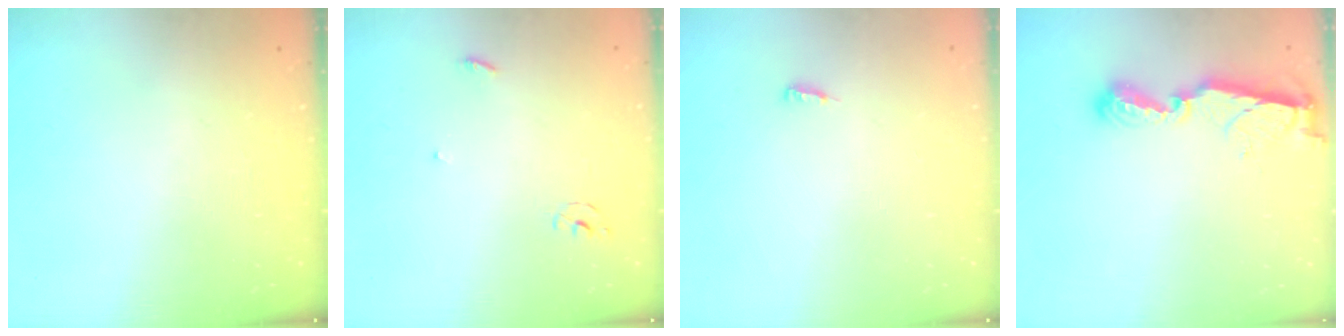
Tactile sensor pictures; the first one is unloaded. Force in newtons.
{"total": 2.3, "press": 2.3, "slide": 0.2}
{"total": 4.3, "press": 4.1, "slide": 1.3}
{"total": 8.4, "press": 8.4, "slide": 0.8}